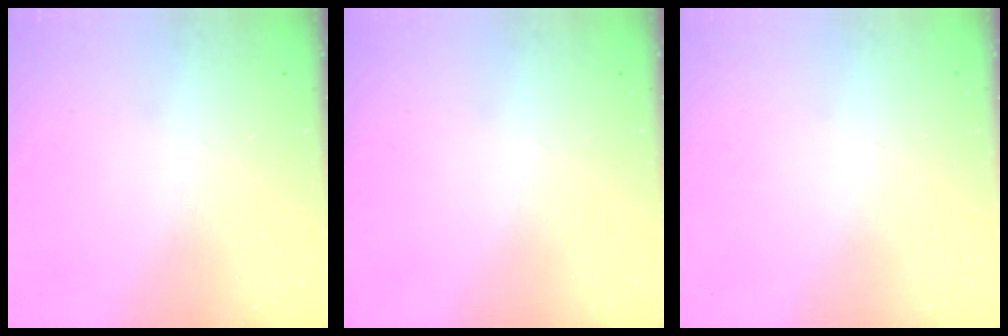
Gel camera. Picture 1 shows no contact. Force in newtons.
{"total": 0.0}
{"total": 0.0}